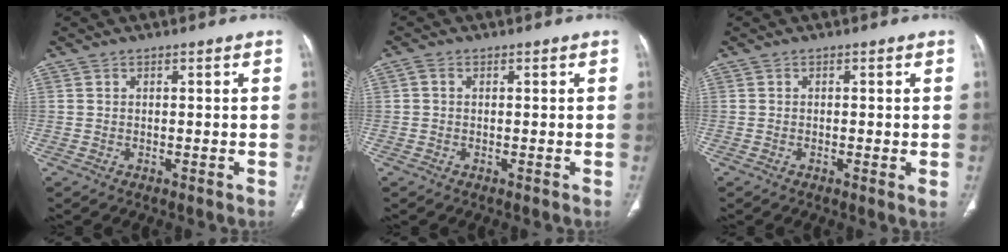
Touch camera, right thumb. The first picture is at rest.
{"total": 1.0, "force": [0.1, 0.8, 0.7], "torque": [-0.012, 0.003, -0.002]}
{"total": 1.5, "force": [-0.1, 0.3, 1.4], "torque": [-0.027, -0.006, -0.005]}